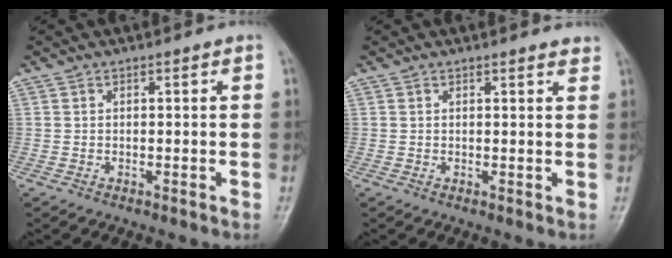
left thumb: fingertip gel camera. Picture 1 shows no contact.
{"total": 1.9, "force": [1.8, 0.4, 0.6], "torque": [-0.004, -0.009, 0.016]}